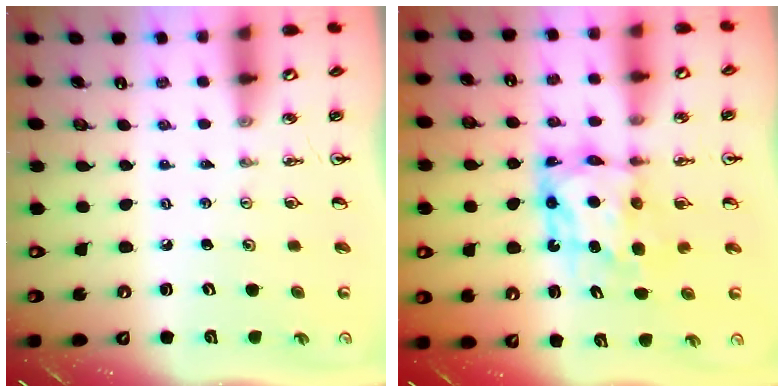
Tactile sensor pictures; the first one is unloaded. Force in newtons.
{"total": 7.3, "press": 7.2, "slide": 1.2}